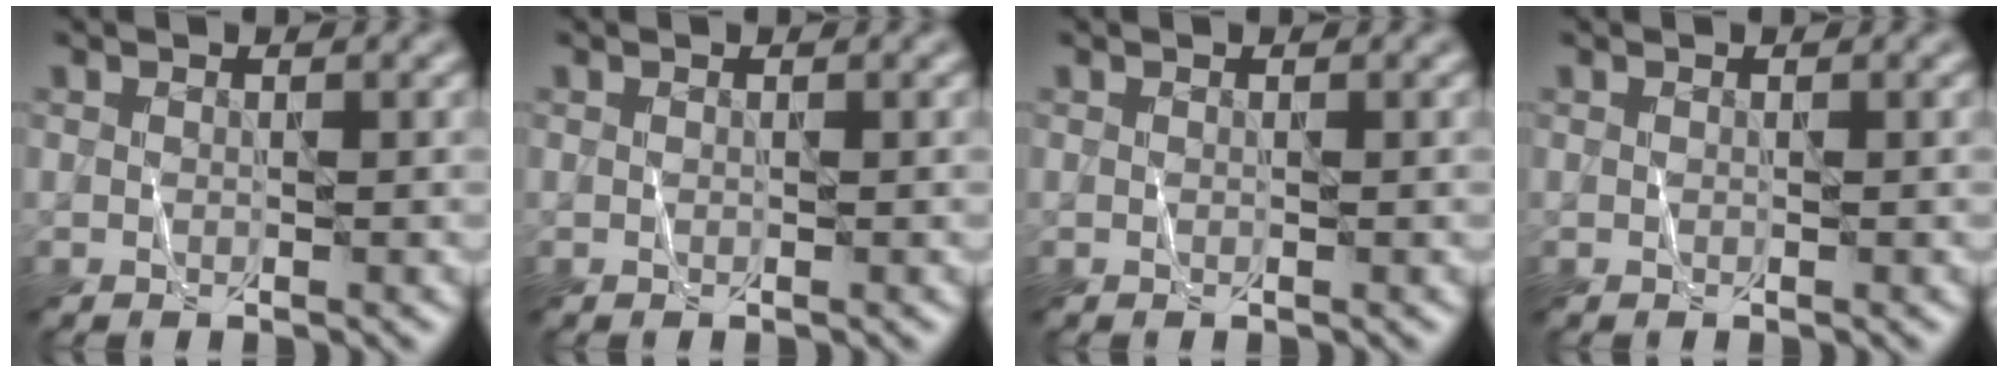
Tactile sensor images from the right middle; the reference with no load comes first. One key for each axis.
{"total": 0.0}
{"total": 0.0}
{"total": 0.0}